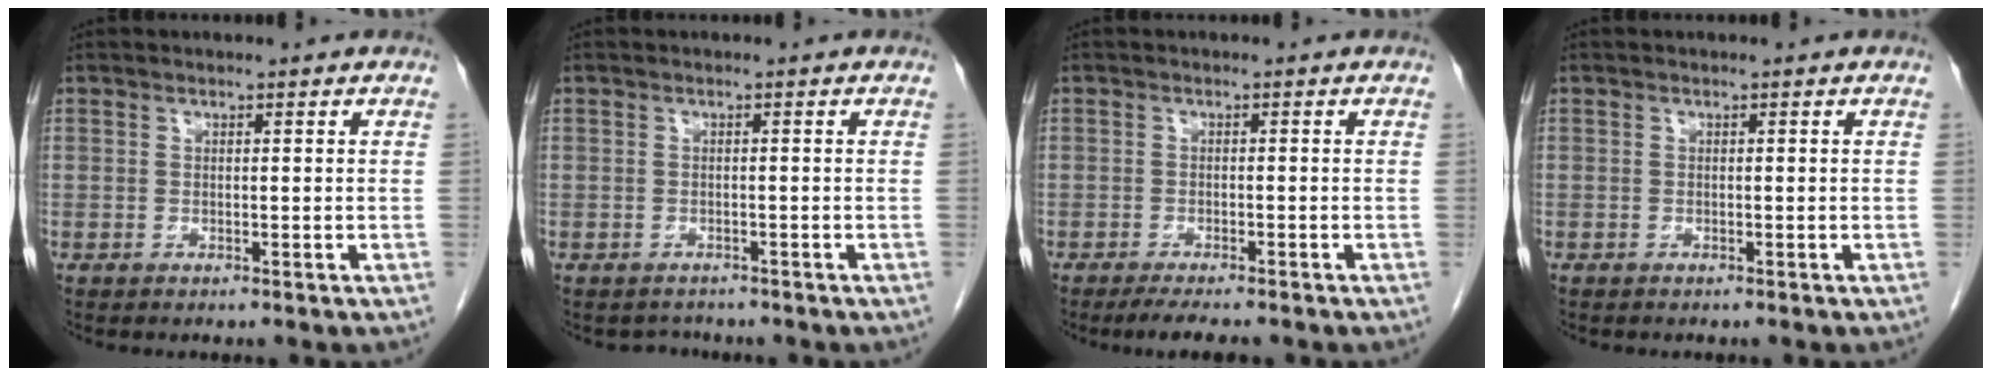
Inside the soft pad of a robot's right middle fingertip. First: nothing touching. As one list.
[{"total": 1.7, "force": [-1.5, 0.7, -0.2], "torque": [-0.002, -0.004, -0.023]}, {"total": 4.6, "force": [-3.8, 0.6, 2.5], "torque": [-0.037, -0.010, -0.056]}, {"total": 0.0}]